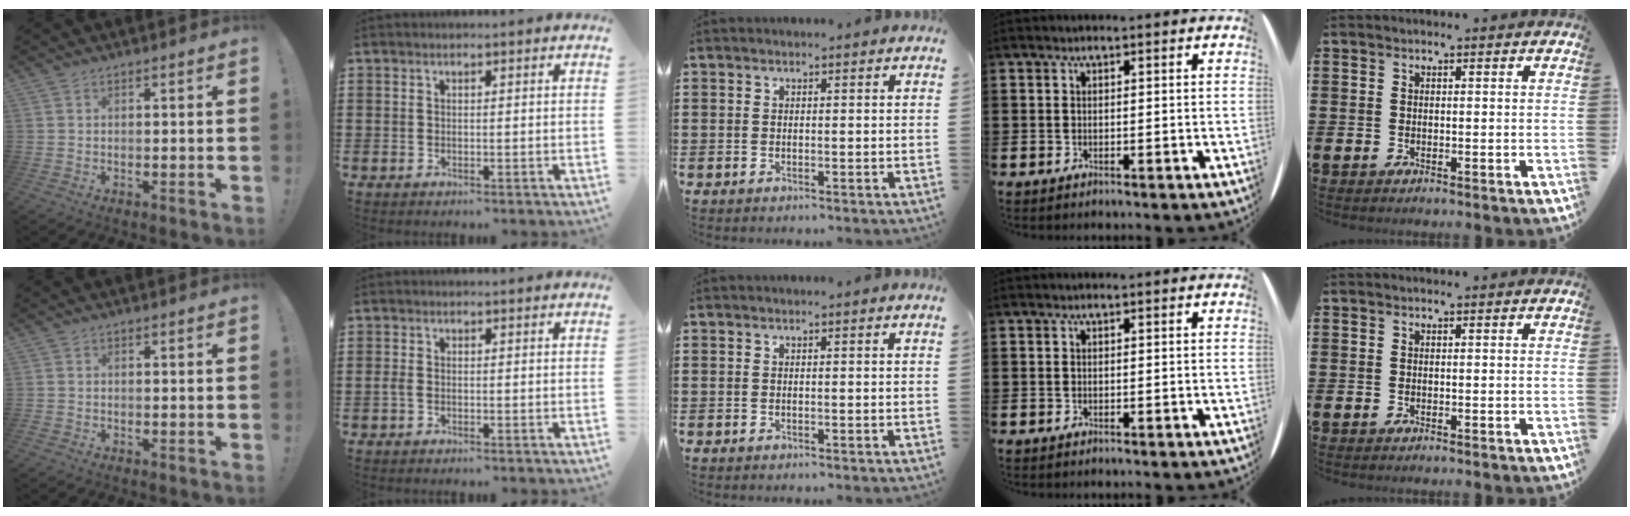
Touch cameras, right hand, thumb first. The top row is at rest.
{"thumb": {"total": 0.7, "force": [-0.6, 0.3, 0.2], "torque": [0.000, 0.001, -0.010]}, "index": {"total": 0.9, "force": [-0.4, 0.4, 0.7], "torque": [-0.023, -0.004, -0.009]}}